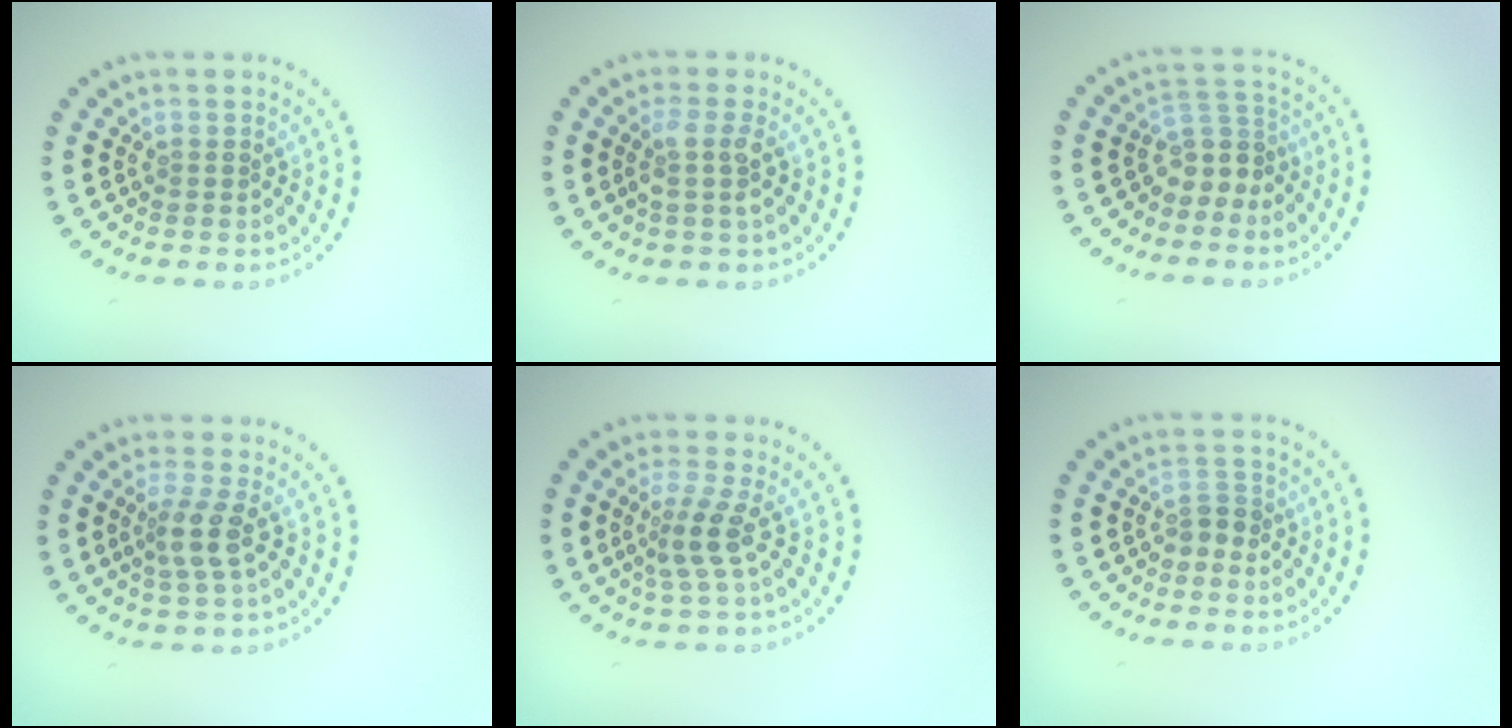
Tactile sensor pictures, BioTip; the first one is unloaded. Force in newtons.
{"total": 2.0, "press": 1.6, "slide": 1.2}
{"total": 3.0, "press": 2.2, "slide": 2.0}
{"total": 2.5, "press": 2.0, "slide": 1.5}
{"total": 2.5, "press": 1.8, "slide": 1.8}
{"total": 1.3, "press": 1.1, "slide": 0.7}